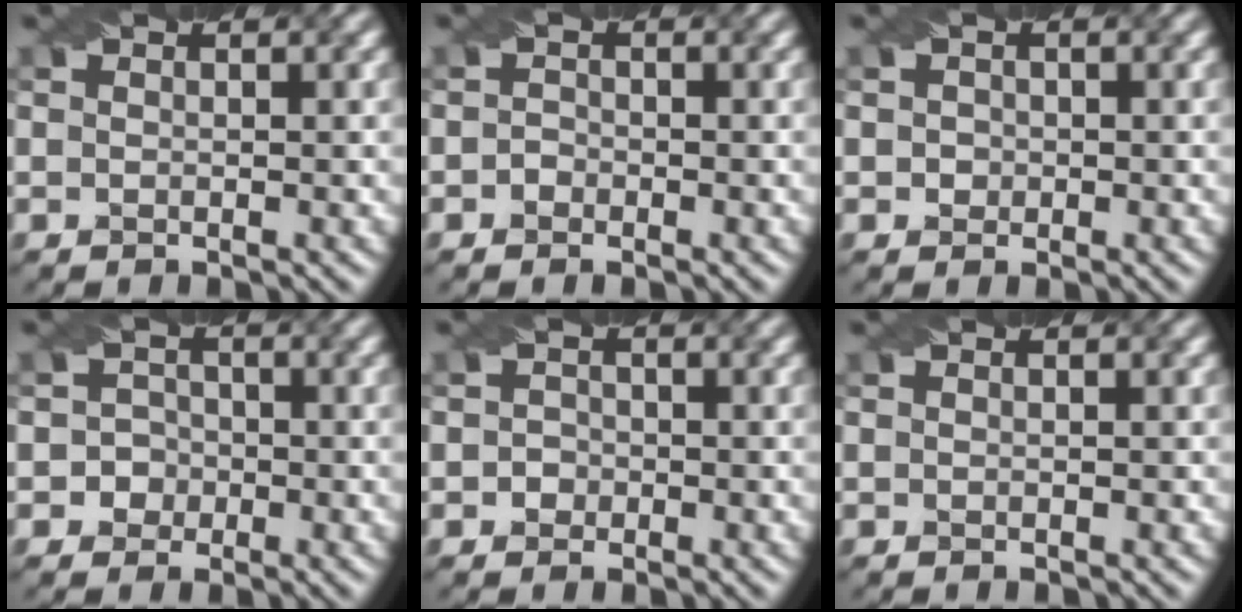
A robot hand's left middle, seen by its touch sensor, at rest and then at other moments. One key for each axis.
{"total": 0.8, "fx": -0.5, "fy": 0.6, "fz": 0.1, "tx": -0.002, "ty": -0.001, "tz": -0.009}
{"total": 1.0, "fx": 0.1, "fy": 1.0, "fz": 0.2, "tx": 0.001, "ty": 0.000, "tz": -0.001}
{"total": 2.0, "fx": -0.5, "fy": 2.0, "fz": 0.2, "tx": 0.019, "ty": 0.002, "tz": -0.013}
{"total": 1.2, "fx": -0.2, "fy": 1.1, "fz": 0.2, "tx": 0.006, "ty": 0.000, "tz": -0.009}
{"total": 0.0}